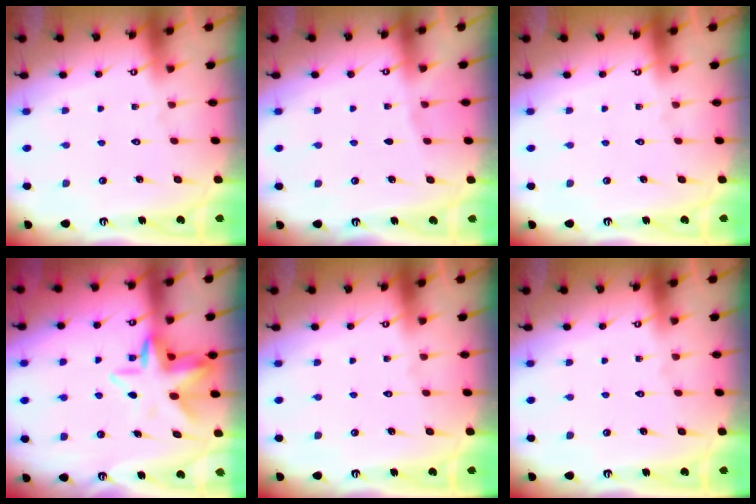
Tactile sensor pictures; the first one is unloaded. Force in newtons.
{"total": 2.1, "press": 2.1, "slide": 0.3}
{"total": 0.0}
{"total": 9.1, "press": 8.7, "slide": 2.6}
{"total": 0.0}
{"total": 0.0}